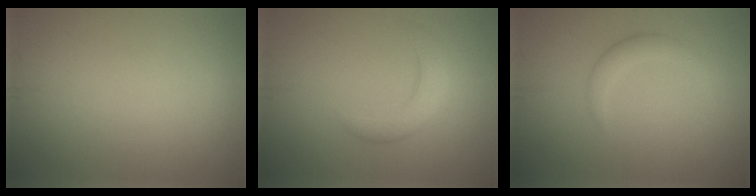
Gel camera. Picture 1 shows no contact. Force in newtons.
{"total": 3.0, "press": 3.0, "slide": 0.2}
{"total": 1.8, "press": 1.8, "slide": 0.1}